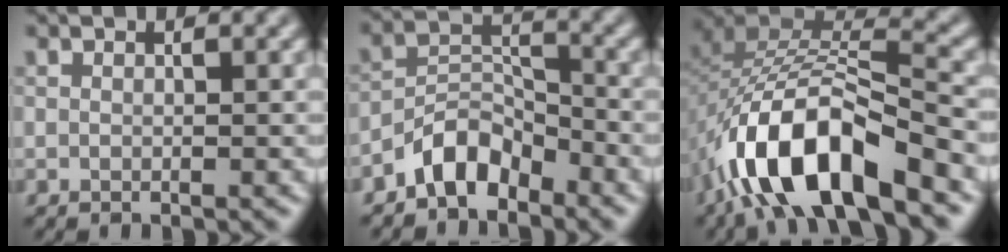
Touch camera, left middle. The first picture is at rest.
{"total": 4.1, "force": [-3.2, 1.9, 1.7], "torque": [-0.025, 0.015, -0.067]}
{"total": 10.7, "force": [-5.9, 4.1, 7.9], "torque": [-0.145, 0.008, -0.110]}